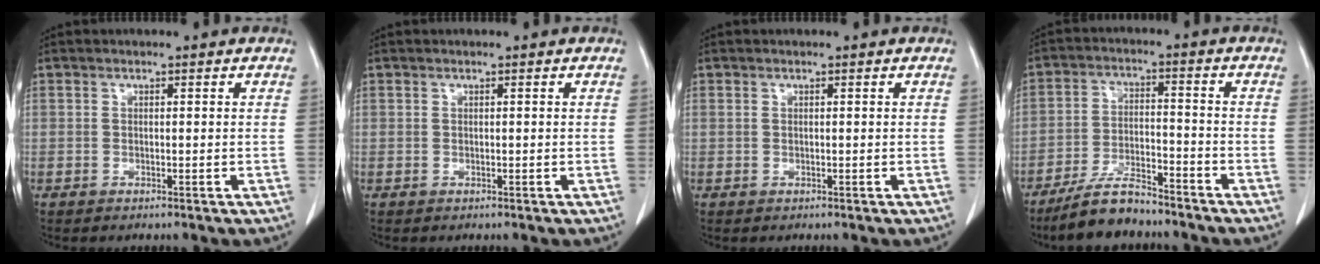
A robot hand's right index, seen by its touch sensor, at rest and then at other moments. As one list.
[{"total": 0.0}, {"total": 0.0}, {"total": 7.9, "force": [-6.9, 2.0, 3.3], "torque": [-0.065, -0.010, -0.126]}]